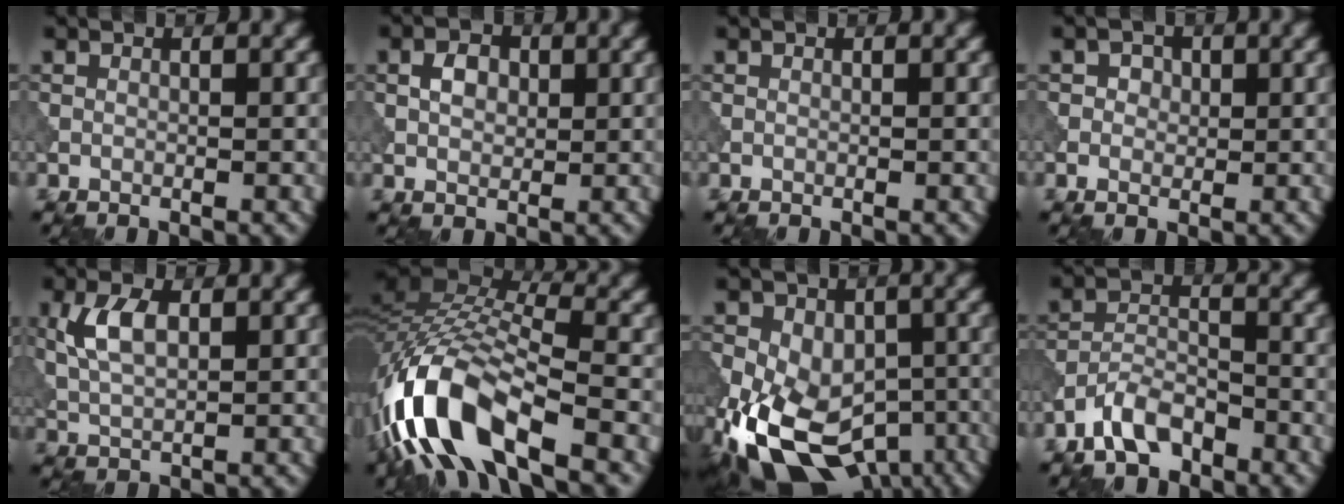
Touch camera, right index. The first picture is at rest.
{"total": 2.4, "force": [0.3, 1.7, 1.6], "torque": [-0.033, 0.004, 0.004]}
{"total": 0.0}
{"total": 1.8, "force": [0.4, 1.5, 0.9], "torque": [-0.008, 0.003, -0.003]}
{"total": 4.1, "force": [1.0, 2.1, 3.4], "torque": [-0.079, 0.006, 0.022]}
{"total": 13.1, "force": [-5.9, 5.2, 10.5], "torque": [-0.207, 0.009, -0.115]}
{"total": 17.6, "force": [-8.0, 11.7, 10.5], "torque": [-0.188, -0.032, -0.093]}
{"total": 4.1, "force": [-3.1, 1.7, 2.0], "torque": [-0.034, 0.008, -0.068]}